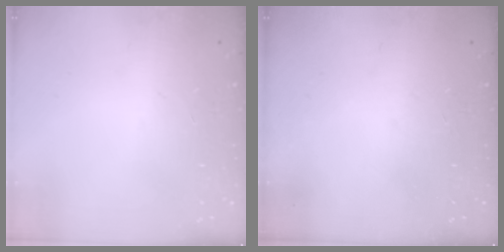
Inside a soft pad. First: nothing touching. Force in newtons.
{"total": 0.0}